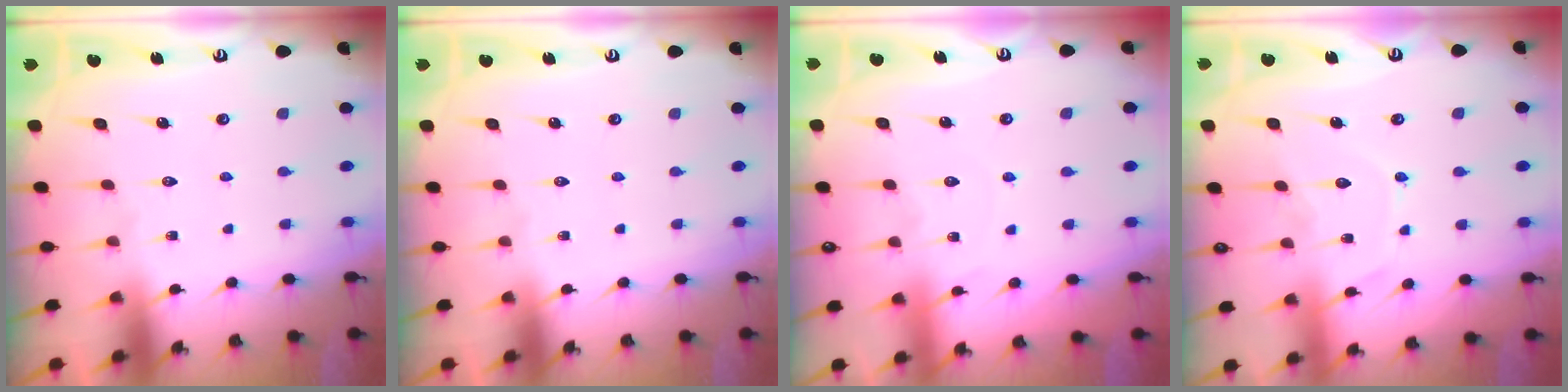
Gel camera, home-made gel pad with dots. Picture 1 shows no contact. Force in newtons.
{"total": 0.0}
{"total": 2.8, "press": 2.8, "slide": 0.4}
{"total": 9.1, "press": 9.1, "slide": 0.6}